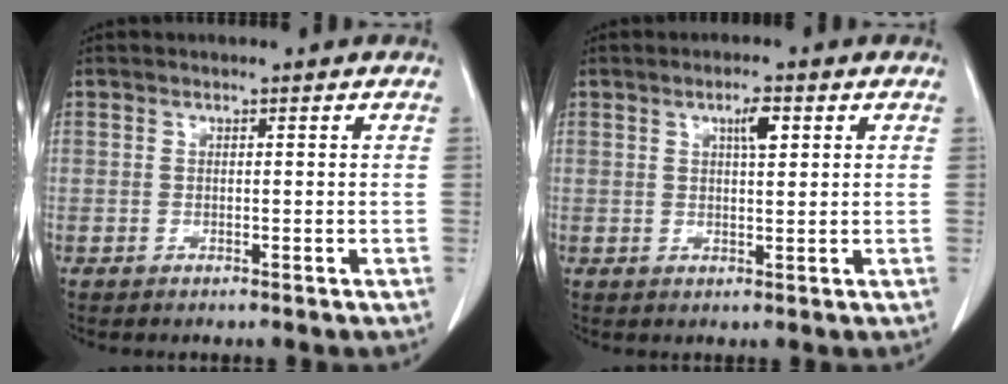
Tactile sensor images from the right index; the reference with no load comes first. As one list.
[{"total": 3.2, "force": [1.3, 0.6, 2.8], "torque": [-0.048, 0.001, 0.021]}]